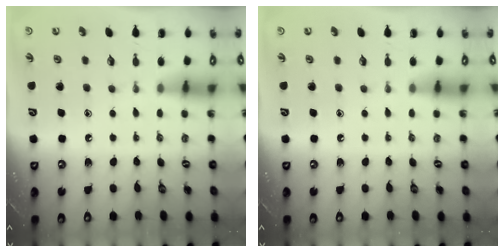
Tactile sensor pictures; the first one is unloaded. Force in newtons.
{"total": 0.0}